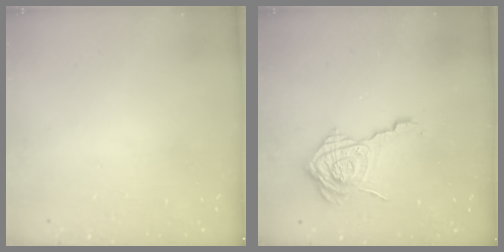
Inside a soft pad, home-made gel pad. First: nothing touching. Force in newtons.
{"total": 14.4, "press": 14.4, "slide": 0.9}